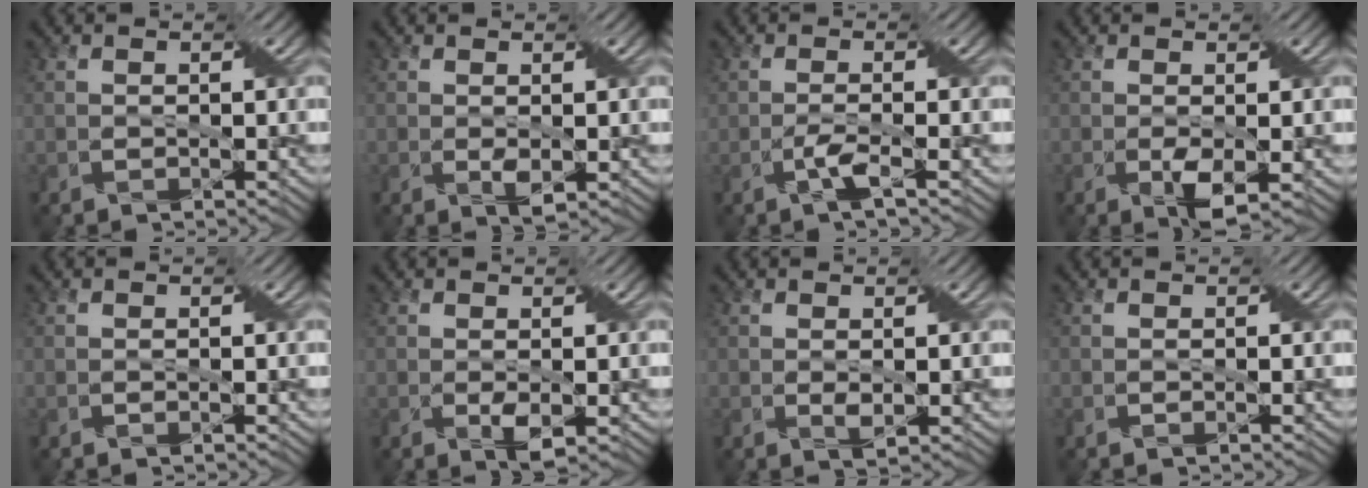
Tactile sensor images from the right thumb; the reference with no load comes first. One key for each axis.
{"total": 1.5, "fx": 0.0, "fy": 0.7, "fz": 1.3, "tx": -0.029, "ty": -0.004, "tz": 0.005}
{"total": 2.0, "fx": -0.9, "fy": 0.1, "fz": 1.8, "tx": -0.040, "ty": 0.008, "tz": -0.022}
{"total": 2.7, "fx": -0.5, "fy": 1.2, "fz": 2.4, "tx": -0.051, "ty": -0.011, "tz": -0.005}
{"total": 0.0}
{"total": 1.9, "fx": -0.1, "fy": 0.8, "fz": 1.6, "tx": -0.034, "ty": -0.006, "tz": 0.003}
{"total": 1.1, "fx": 0.2, "fy": 0.5, "fz": 1.0, "tx": -0.022, "ty": -0.002, "tz": 0.009}
{"total": 0.0}